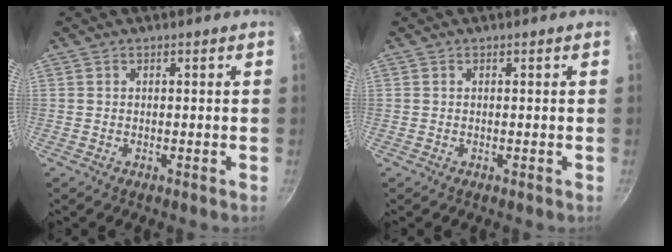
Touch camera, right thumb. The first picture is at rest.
{"total": 0.0}